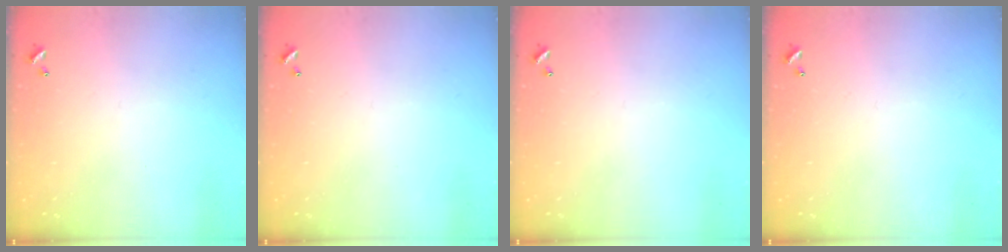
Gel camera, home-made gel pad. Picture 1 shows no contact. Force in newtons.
{"total": 0.0}
{"total": 0.0}
{"total": 0.0}